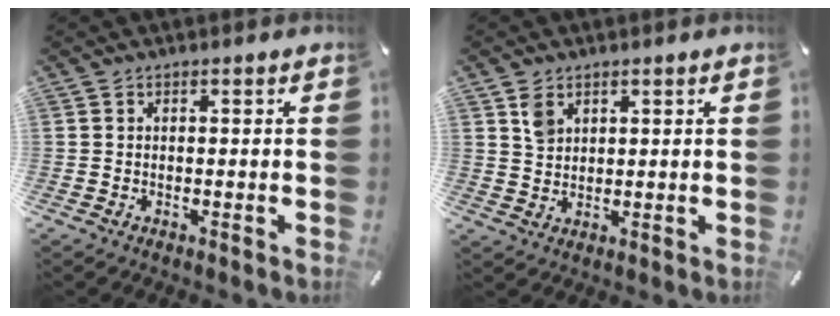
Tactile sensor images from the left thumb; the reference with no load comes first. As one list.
[{"total": 4.0, "force": [2.1, 3.0, 1.6], "torque": [-0.029, -0.001, 0.039]}]